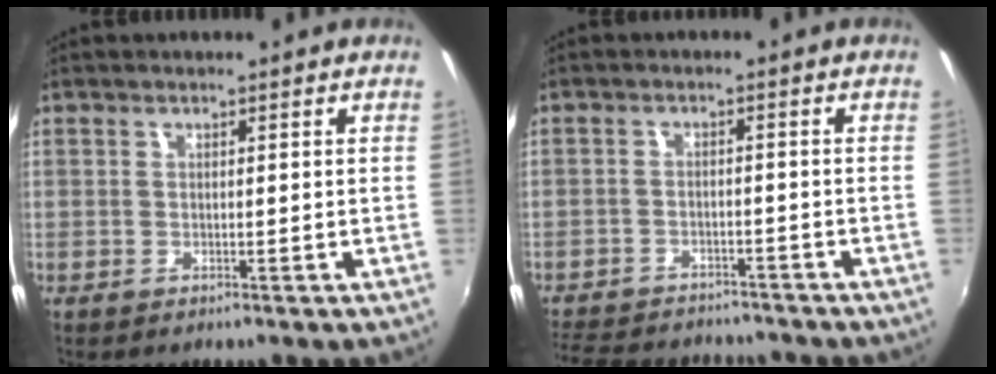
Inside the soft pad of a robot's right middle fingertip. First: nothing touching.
{"total": 14.3, "force": [-12.5, 4.6, 5.0], "torque": [-0.126, -0.003, -0.185]}